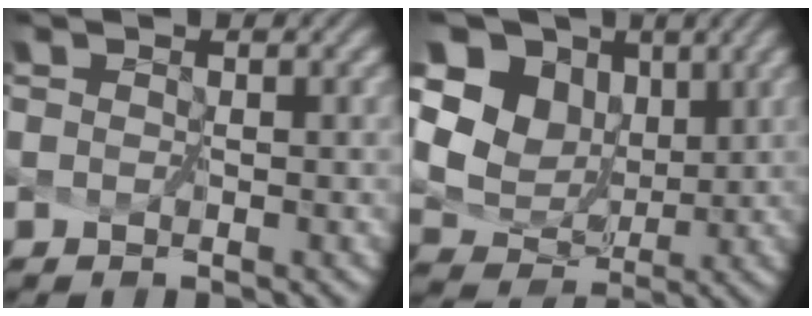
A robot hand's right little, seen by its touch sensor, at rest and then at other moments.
{"total": 10.1, "force": [4.5, 7.8, 4.5], "torque": [-0.140, 0.031, 0.089]}